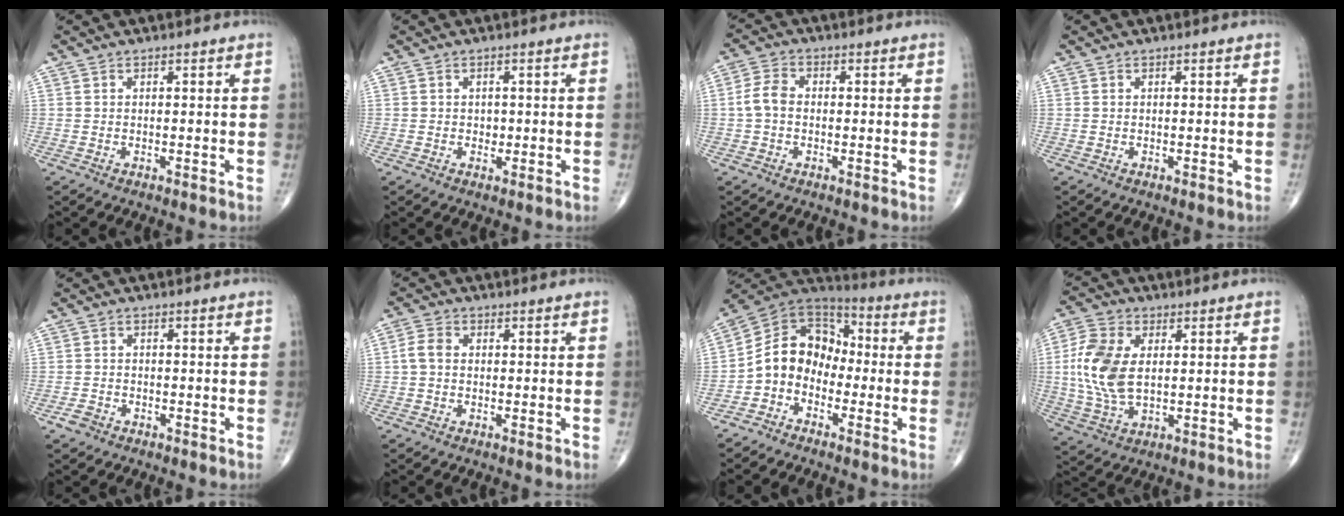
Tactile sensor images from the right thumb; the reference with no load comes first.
{"total": 1.3, "force": [-0.1, 1.1, 0.6], "torque": [-0.003, 0.002, -0.001]}
{"total": 4.4, "force": [-0.4, 3.1, 3.1], "torque": [-0.062, 0.014, -0.016]}
{"total": 0.0}
{"total": 2.1, "force": [-1.3, 1.5, 0.7], "torque": [-0.015, 0.009, -0.023]}
{"total": 3.1, "force": [-0.1, 2.2, 2.1], "torque": [-0.043, 0.008, -0.008]}
{"total": 11.1, "force": [-3.1, 8.9, 5.9], "torque": [-0.083, 0.064, -0.075]}
{"total": 12.1, "force": [1.2, 7.0, 9.7], "torque": [-0.212, 0.001, 0.023]}